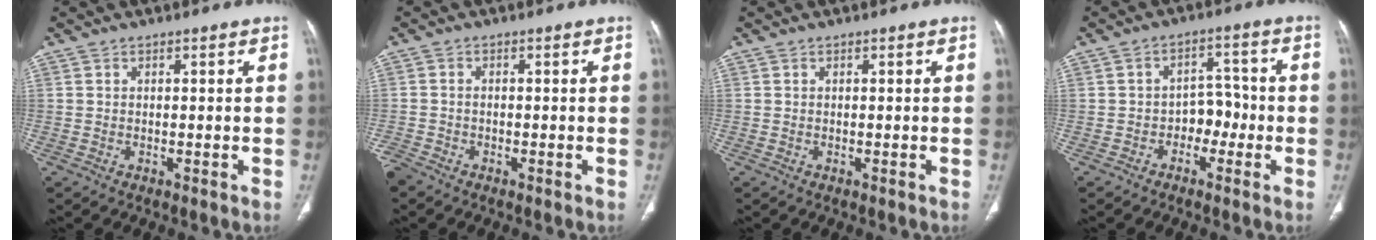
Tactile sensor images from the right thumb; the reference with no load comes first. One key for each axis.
{"total": 2.6, "fx": -2.3, "fy": 1.1, "fz": 0.7, "tx": -0.022, "ty": -0.001, "tz": -0.047}
{"total": 0.0}
{"total": 5.3, "fx": -1.9, "fy": 3.9, "fz": 3.0, "tx": -0.012, "ty": 0.030, "tz": -0.038}